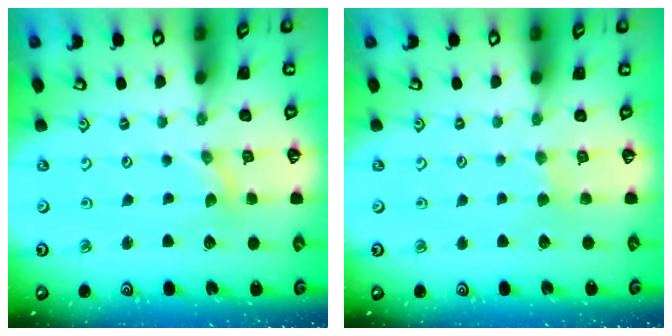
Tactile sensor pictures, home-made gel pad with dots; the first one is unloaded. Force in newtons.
{"total": 2.1, "press": 2.1, "slide": 0.4}